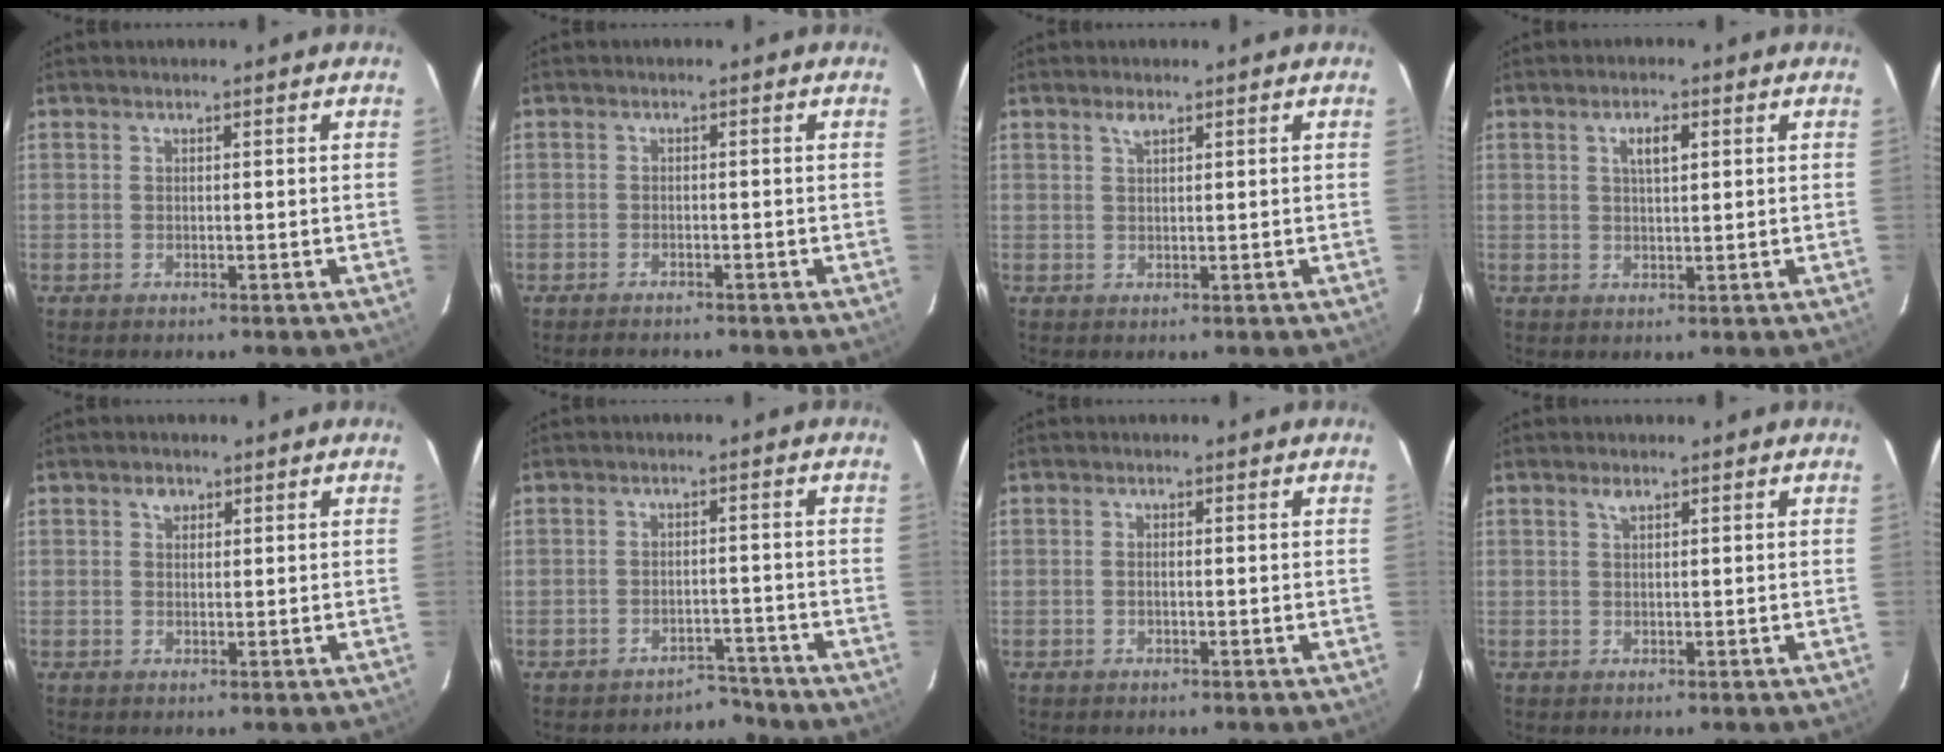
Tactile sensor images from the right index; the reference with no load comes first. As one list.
[{"total": 2.4, "force": [-2.3, 0.7, 0.6], "torque": [-0.020, -0.004, -0.037]}, {"total": 1.4, "force": [0.9, 0.5, 0.9], "torque": [-0.017, 0.004, 0.017]}, {"total": 3.1, "force": [1.1, 1.0, 2.7], "torque": [-0.047, 0.005, 0.020]}, {"total": 1.7, "force": [0.9, 1.3, 0.6], "torque": [-0.008, 0.008, 0.015]}, {"total": 4.1, "force": [-3.7, 1.8, -0.3], "torque": [0.011, 0.019, -0.048]}, {"total": 0.7, "force": [-0.1, 0.2, 0.7], "torque": [-0.013, 0.003, -0.003]}, {"total": 1.1, "force": [0.7, 0.4, 0.7], "torque": [-0.013, 0.003, 0.014]}]